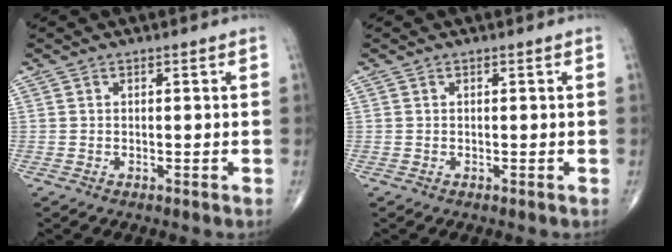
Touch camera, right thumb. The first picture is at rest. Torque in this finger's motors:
{"motor_torque": [0.00, 0.00, -0.07, 0.06, 0.00]}